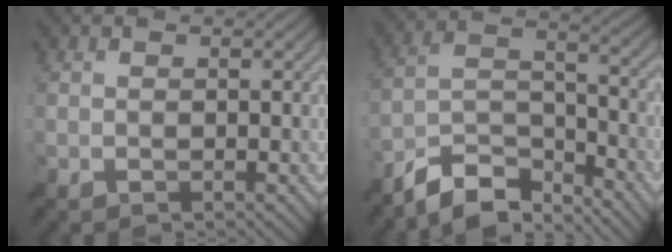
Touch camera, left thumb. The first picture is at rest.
{"total": 9.1, "force": [-8.0, 2.8, 3.5], "torque": [-0.062, 0.004, -0.159]}